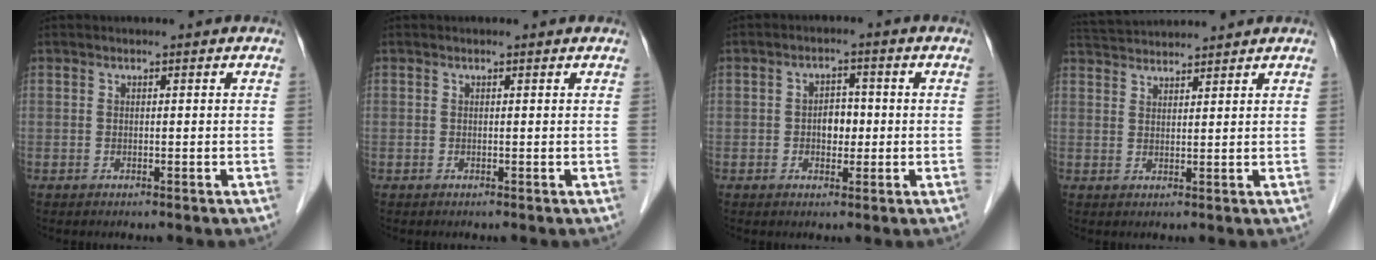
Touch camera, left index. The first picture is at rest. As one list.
[{"total": 0.0}, {"total": 3.4, "force": [-0.4, 2.3, 2.5], "torque": [-0.040, 0.009, -0.005]}, {"total": 7.1, "force": [7.0, 0.1, 1.5], "torque": [-0.035, 0.038, 0.118]}]